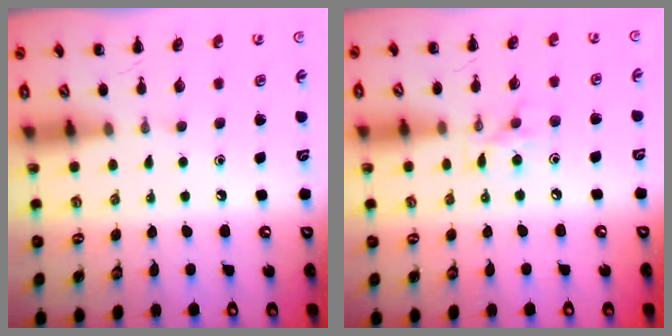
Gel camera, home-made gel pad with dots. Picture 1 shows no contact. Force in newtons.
{"total": 5.9, "press": 5.8, "slide": 1.0}